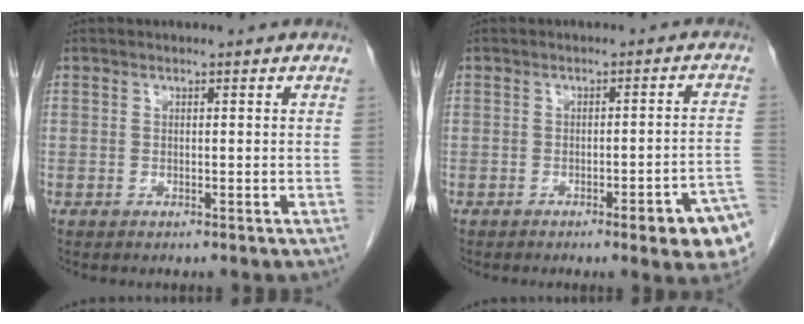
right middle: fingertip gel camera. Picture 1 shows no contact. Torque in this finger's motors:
{"motor_torque": [1.16, -0.82, 0.42, 0.08]}